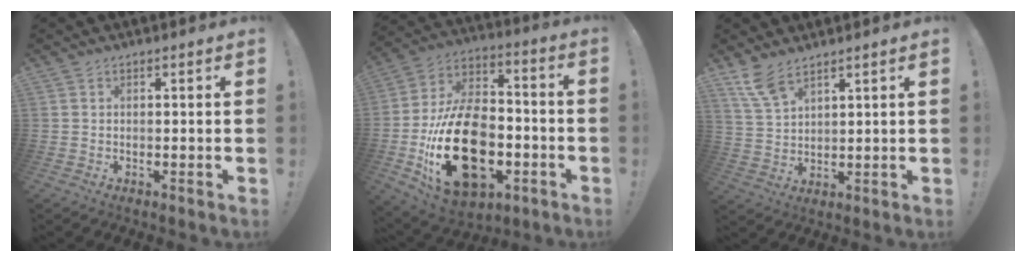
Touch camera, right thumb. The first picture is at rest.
{"total": 28.3, "force": [-8.3, 17.8, 20.4], "torque": [-0.381, 0.048, -0.120]}
{"total": 7.5, "force": [5.7, 2.6, 4.1], "torque": [-0.083, -0.025, 0.109]}